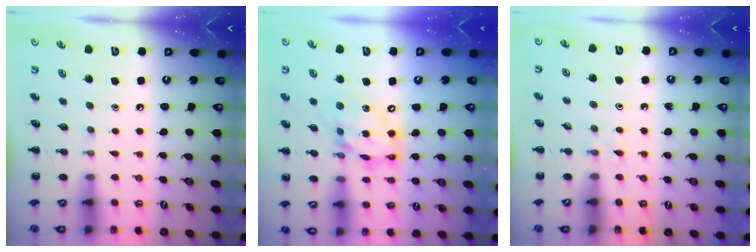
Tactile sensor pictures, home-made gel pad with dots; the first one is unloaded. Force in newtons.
{"total": 13.4, "press": 13.0, "slide": 3.6}
{"total": 2.1, "press": 1.8, "slide": 0.9}